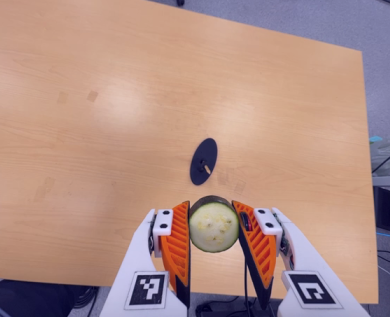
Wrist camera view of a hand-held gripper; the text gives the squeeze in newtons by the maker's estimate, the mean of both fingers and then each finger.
{"total": 8.6, "left": 7.3, "right": 9.8}